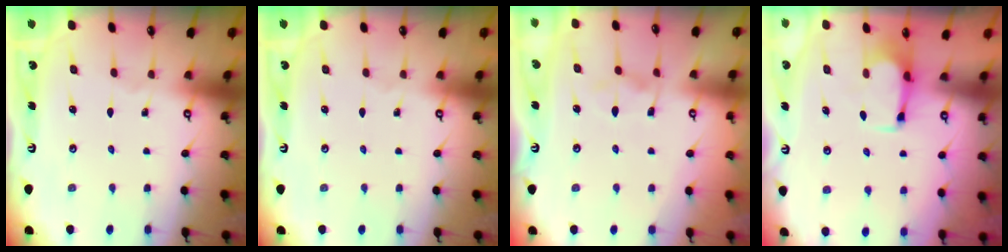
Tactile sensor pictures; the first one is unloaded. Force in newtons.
{"total": 0.0}
{"total": 2.3, "press": 2.0, "slide": 1.2}
{"total": 2.8, "press": 2.7, "slide": 0.9}